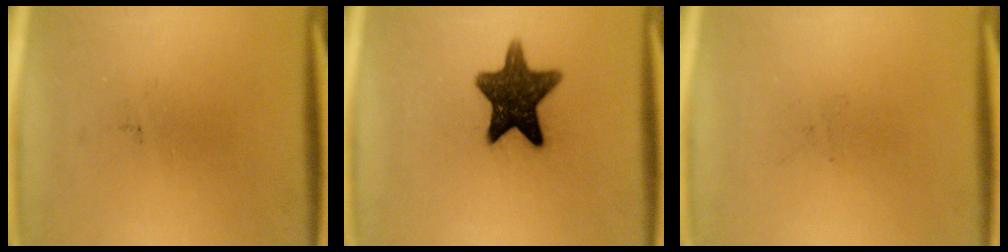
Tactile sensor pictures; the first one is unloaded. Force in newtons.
{"total": 12.2}
{"total": 0.0}